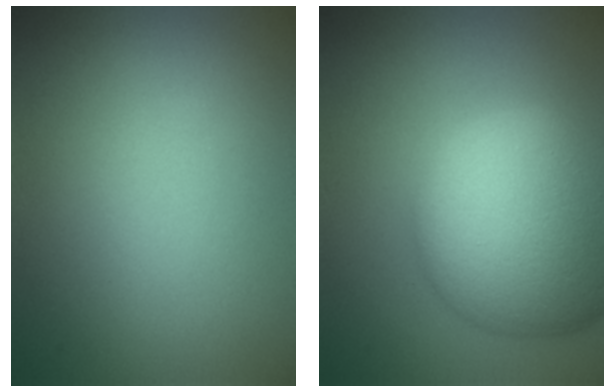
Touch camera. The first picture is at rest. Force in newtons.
{"total": 13.3, "press": 13.2, "slide": 0.8}